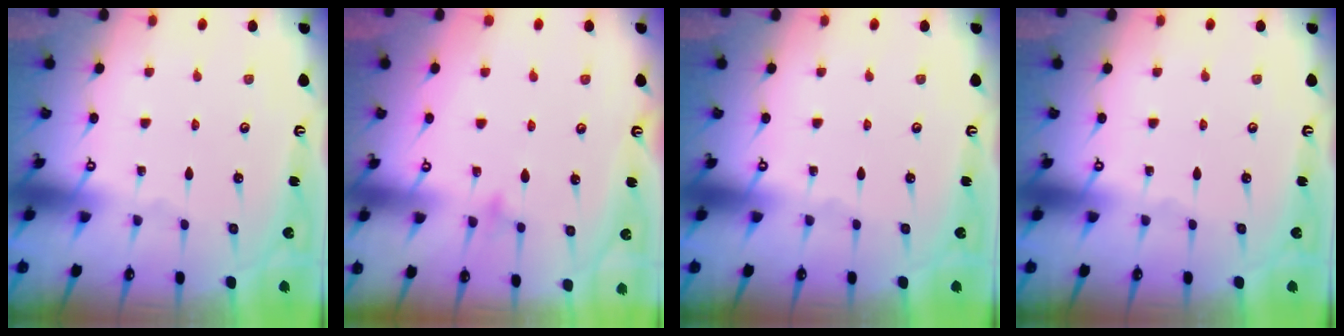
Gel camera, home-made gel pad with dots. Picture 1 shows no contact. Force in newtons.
{"total": 7.8, "press": 7.8, "slide": 0.7}
{"total": 0.0}
{"total": 0.0}